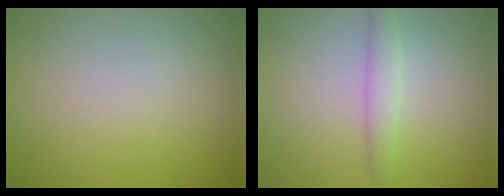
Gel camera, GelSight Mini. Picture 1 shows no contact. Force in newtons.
{"total": 1.8, "press": 1.8, "slide": 0.1}